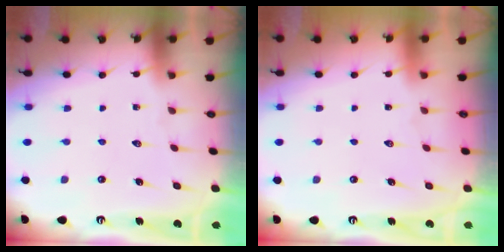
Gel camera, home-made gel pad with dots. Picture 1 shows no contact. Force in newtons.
{"total": 1.6, "press": 1.6, "slide": 0.1}